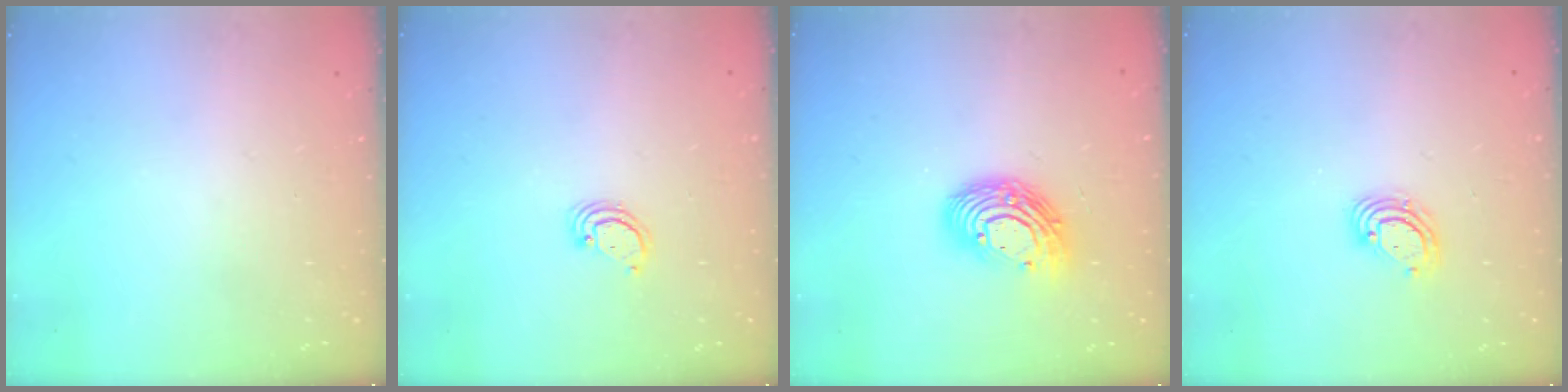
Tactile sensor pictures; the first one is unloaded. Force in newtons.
{"total": 2.3, "press": 2.3, "slide": 0.2}
{"total": 12.6, "press": 12.6, "slide": 1.2}
{"total": 5.4, "press": 5.4, "slide": 0.7}